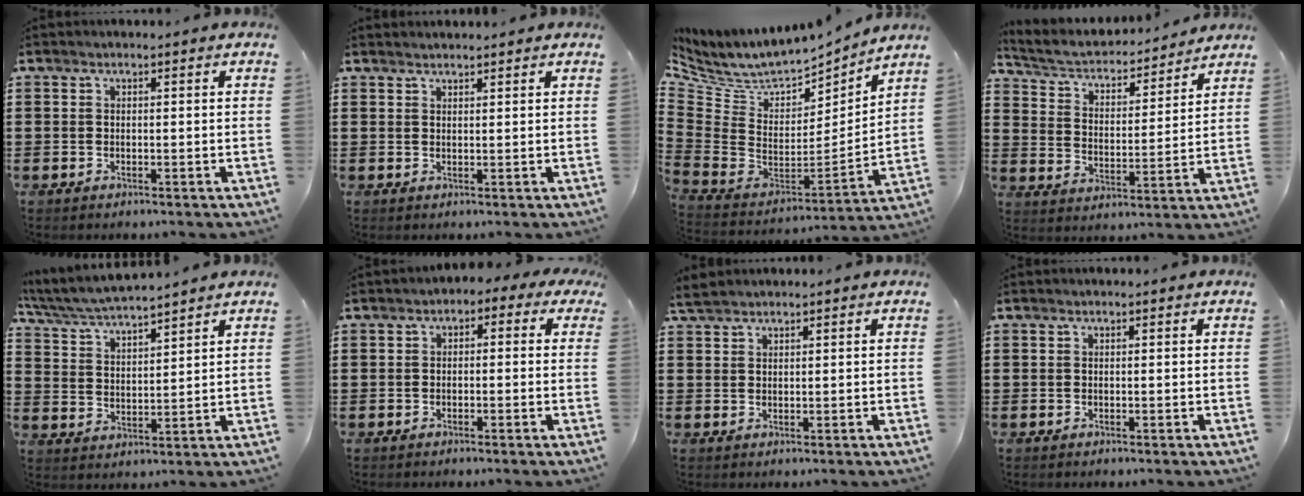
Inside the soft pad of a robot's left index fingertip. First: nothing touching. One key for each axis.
{"total": 1.1, "fx": 1.1, "fy": 0.1, "fz": 0.1, "tx": -0.003, "ty": -0.001, "tz": 0.022}
{"total": 6.3, "fx": 5.9, "fy": 1.8, "fz": 1.0, "tx": -0.063, "ty": -0.061, "tz": 0.100}
{"total": 3.9, "fx": 3.6, "fy": 1.2, "fz": 1.1, "tx": -0.042, "ty": -0.029, "tz": 0.054}
{"total": 5.5, "fx": 5.2, "fy": 0.0, "fz": 1.5, "tx": -0.052, "ty": -0.029, "tz": 0.090}
{"total": 1.7, "fx": -1.4, "fy": 0.7, "fz": 0.6, "tx": -0.015, "ty": 0.008, "tz": -0.032}
{"total": 2.0, "fx": 1.8, "fy": 0.5, "fz": 0.7, "tx": -0.019, "ty": 0.003, "tz": 0.036}
{"total": 0.0}